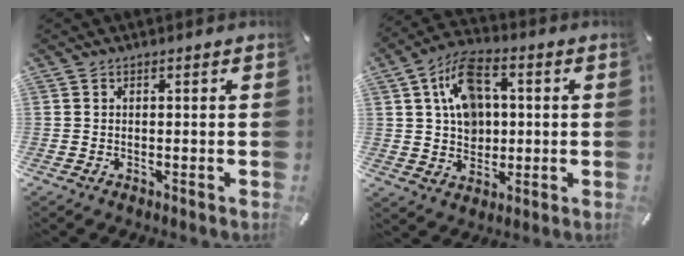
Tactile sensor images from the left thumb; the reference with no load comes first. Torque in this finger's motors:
{"motor_torque": [0.29, 0.45, 0.30, -0.12, 0.15]}